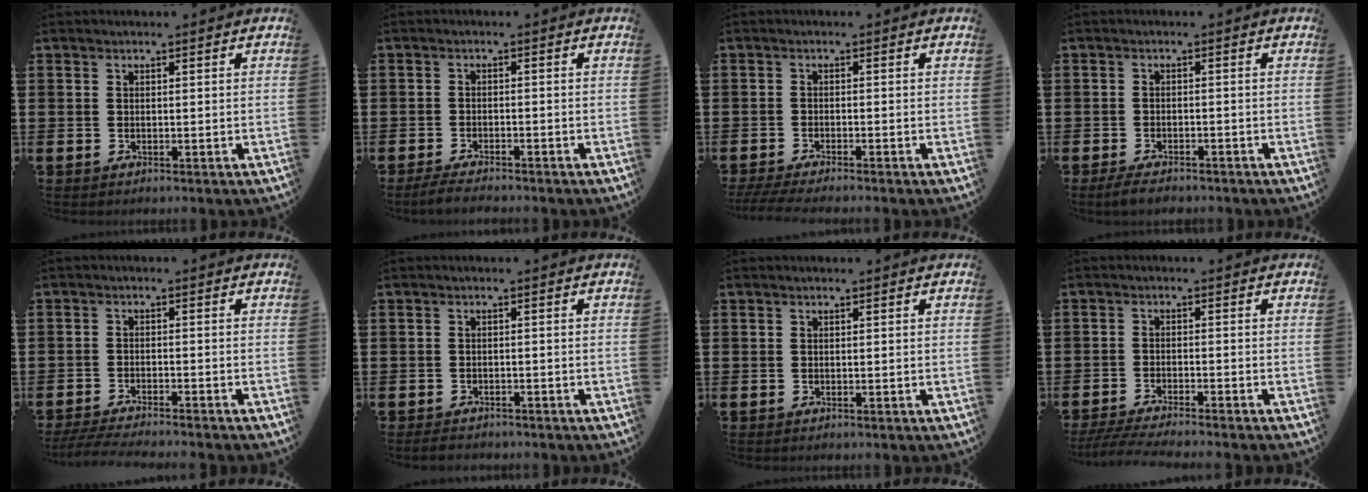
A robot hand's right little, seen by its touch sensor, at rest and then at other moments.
{"total": 1.9, "force": [-1.7, 0.1, 0.8], "torque": [-0.015, 0.004, -0.033]}
{"total": 1.7, "force": [-1.4, 0.0, 1.1], "torque": [-0.016, 0.000, -0.025]}
{"total": 1.9, "force": [-1.6, 0.5, 1.0], "torque": [-0.018, 0.004, -0.031]}
{"total": 2.9, "force": [-2.6, -0.2, 1.2], "torque": [-0.016, -0.002, -0.049]}
{"total": 1.0, "force": [-0.9, 0.3, 0.2], "torque": [-0.007, 0.001, -0.021]}
{"total": 0.0}
{"total": 3.1, "force": [-2.7, -0.2, 1.5], "torque": [-0.028, -0.007, -0.052]}